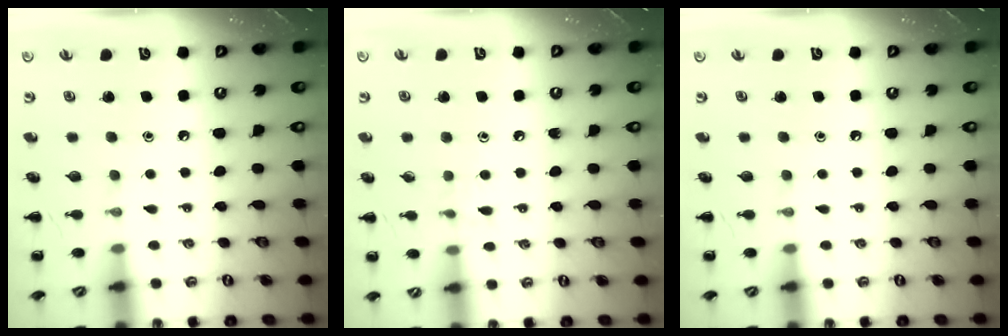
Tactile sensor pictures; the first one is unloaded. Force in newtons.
{"total": 6.4, "press": 6.1, "slide": 2.0}
{"total": 0.0}